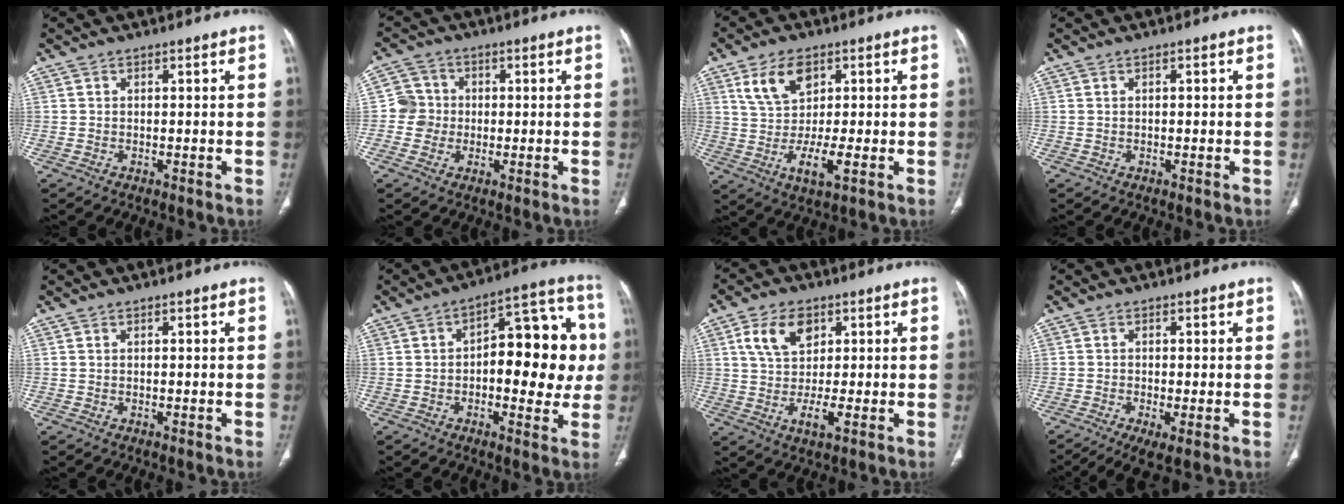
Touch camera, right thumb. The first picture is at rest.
{"total": 5.1, "force": [-0.4, 5.0, 0.6], "torque": [0.019, 0.012, -0.017]}
{"total": 10.5, "force": [2.2, 5.7, 8.5], "torque": [-0.150, -0.011, 0.044]}
{"total": 0.7, "force": [0.0, 0.3, 0.6], "torque": [-0.011, 0.000, 0.003]}
{"total": 0.0}
{"total": 18.0, "force": [0.3, 8.9, 15.7], "torque": [-0.161, 0.035, 0.000]}
{"total": 9.6, "force": [2.5, 5.9, 7.2], "torque": [-0.121, -0.008, 0.046]}
{"total": 6.2, "force": [-2.9, 1.8, 5.2], "torque": [-0.101, -0.012, -0.051]}